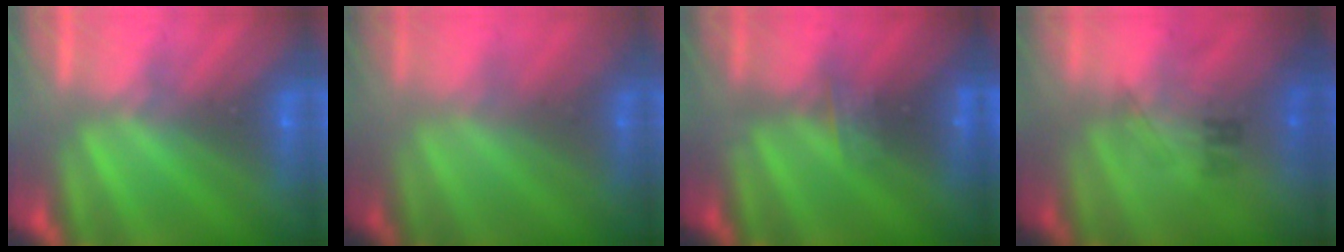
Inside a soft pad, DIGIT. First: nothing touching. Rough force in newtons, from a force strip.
{"total": 1.8}
{"total": 2.5}
{"total": 2.3}